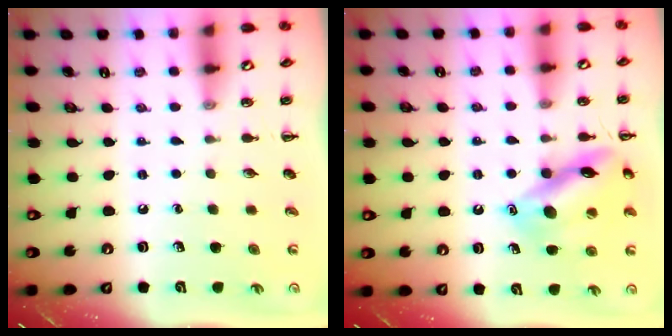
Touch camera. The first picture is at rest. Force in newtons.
{"total": 14.9, "press": 14.9, "slide": 1.3}